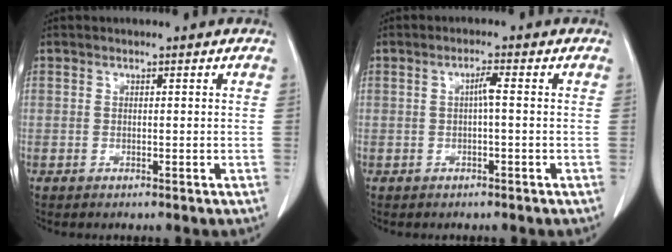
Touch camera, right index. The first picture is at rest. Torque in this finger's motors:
{"motor_torque": [0.29, -0.23, 0.09, 0.03]}